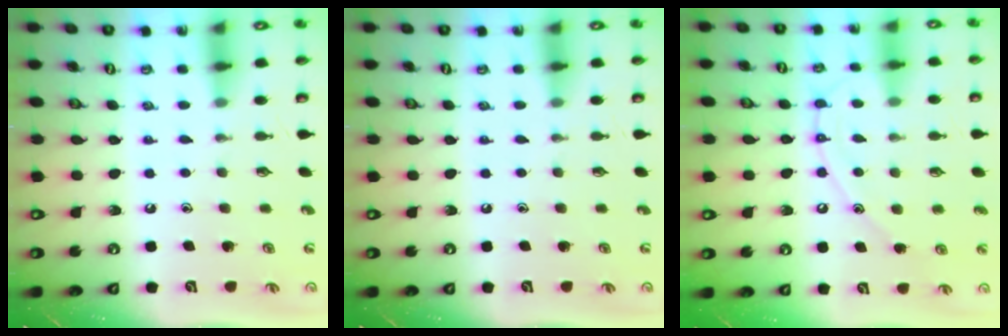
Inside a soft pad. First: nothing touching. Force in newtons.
{"total": 0.0}
{"total": 10.3, "press": 10.3, "slide": 0.8}